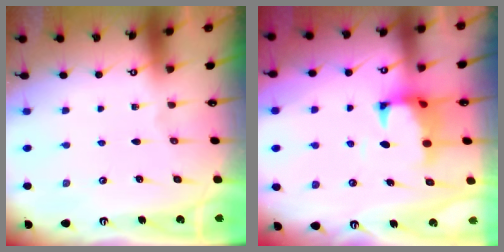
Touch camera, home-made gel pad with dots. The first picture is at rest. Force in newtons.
{"total": 1.8, "press": 1.4, "slide": 1.1}